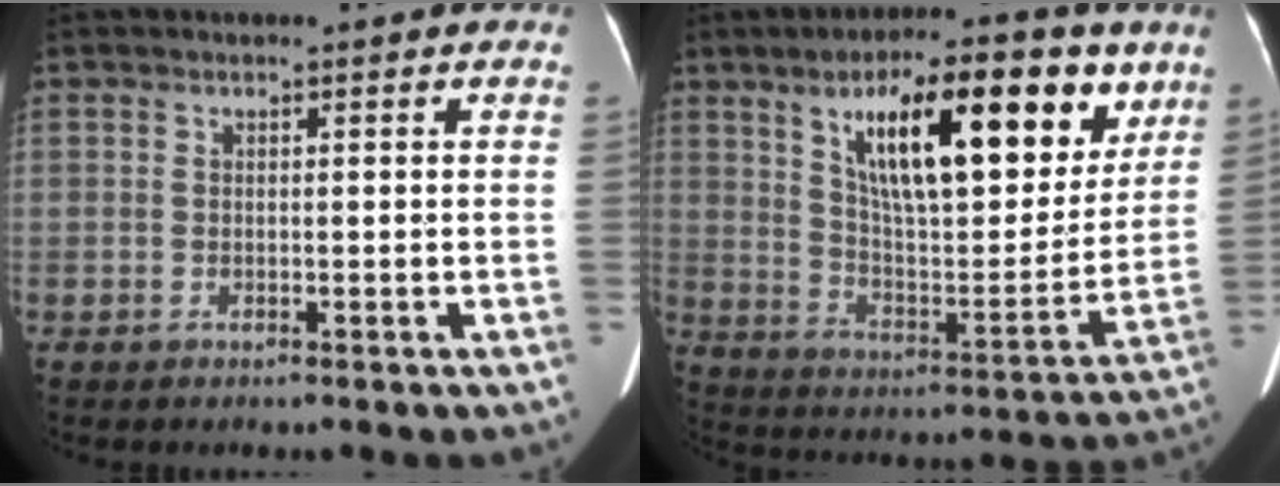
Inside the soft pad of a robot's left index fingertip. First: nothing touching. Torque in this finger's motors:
{"motor_torque": [0.50, -0.50, 1.05, 0.21]}